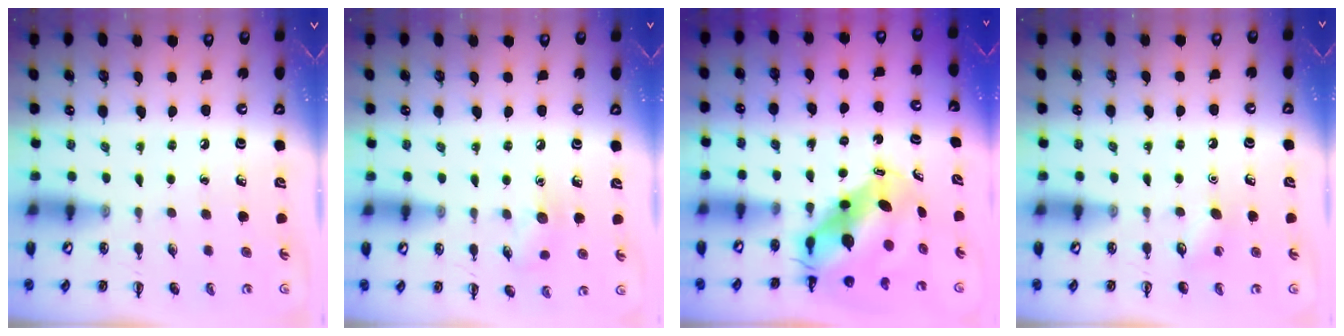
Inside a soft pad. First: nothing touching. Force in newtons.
{"total": 7.8, "press": 7.6, "slide": 1.5}
{"total": 7.7, "press": 7.4, "slide": 2.2}
{"total": 2.9, "press": 2.8, "slide": 0.7}